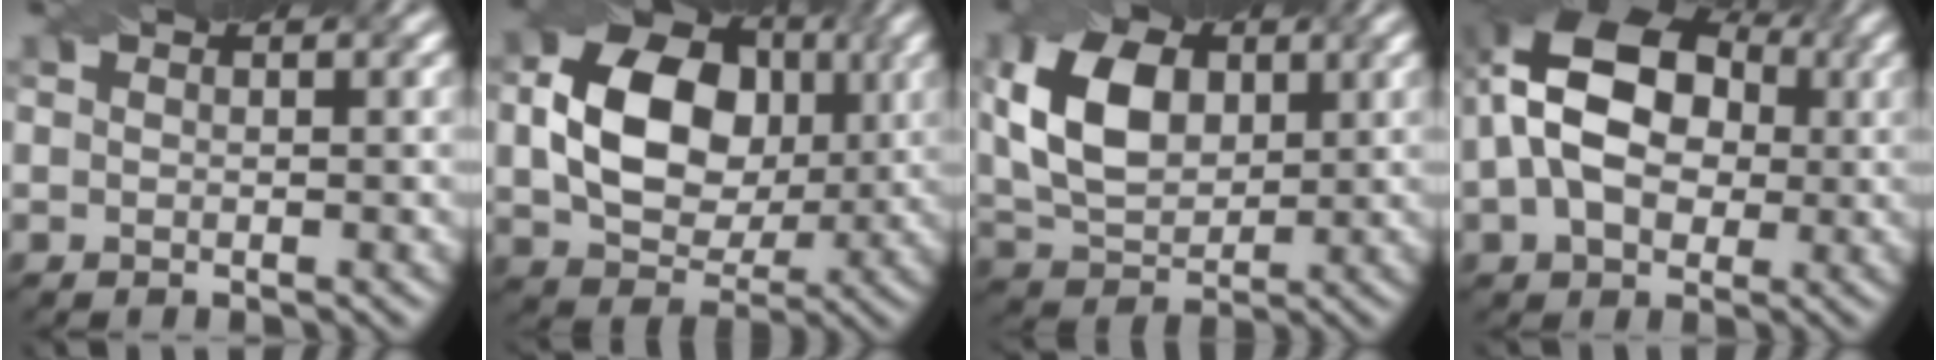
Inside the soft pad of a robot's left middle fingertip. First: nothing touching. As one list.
[{"total": 10.5, "force": [1.1, 7.7, 7.0], "torque": [-0.137, 0.003, 0.023]}, {"total": 7.7, "force": [1.7, 5.2, 5.5], "torque": [-0.118, 0.010, 0.032]}, {"total": 12.9, "force": [2.2, 8.9, 9.1], "torque": [-0.153, 0.026, 0.020]}]